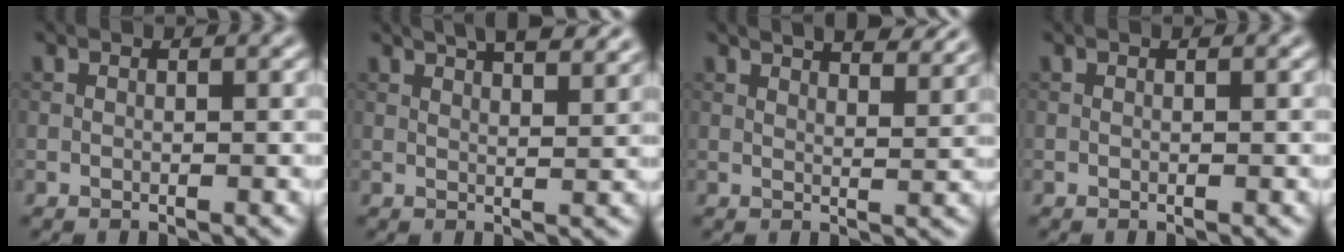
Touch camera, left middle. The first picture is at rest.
{"total": 6.8, "force": [4.9, 2.3, 4.0], "torque": [-0.027, 0.030, 0.042]}
{"total": 6.2, "force": [4.8, 1.9, 3.3], "torque": [-0.023, 0.020, 0.042]}
{"total": 0.0}